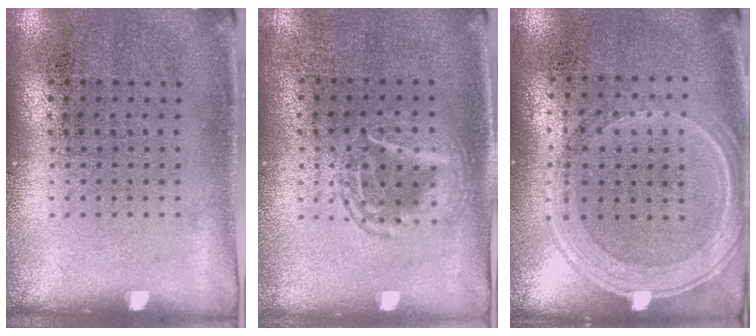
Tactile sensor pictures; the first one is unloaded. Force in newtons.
{"total": 1.1, "press": 1.1, "slide": 0.2}
{"total": 1.2, "press": 1.1, "slide": 0.4}